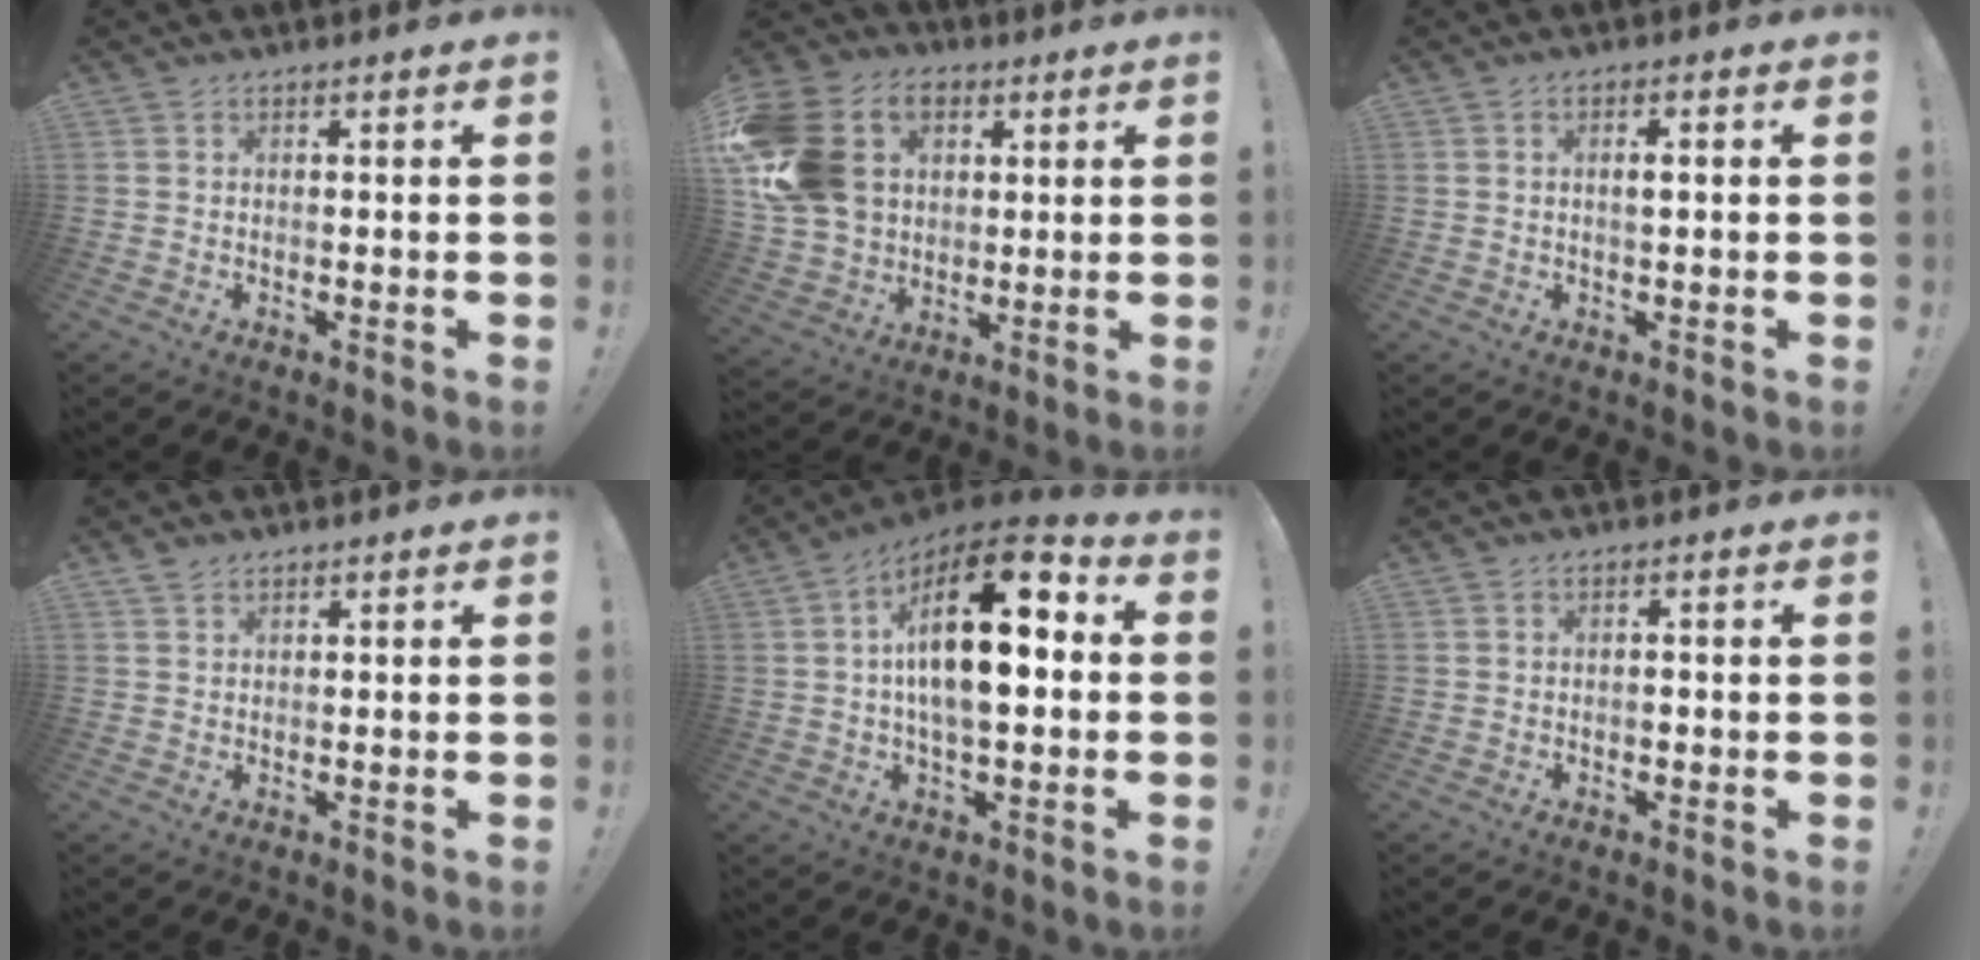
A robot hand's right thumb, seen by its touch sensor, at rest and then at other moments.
{"total": 21.3, "force": [5.2, 16.3, 12.6], "torque": [-0.233, -0.007, 0.106]}
{"total": 1.9, "force": [0.1, 0.4, 1.9], "torque": [-0.022, -0.002, -0.002]}
{"total": 1.5, "force": [1.3, 0.7, 0.4], "torque": [-0.008, -0.004, 0.024]}
{"total": 19.1, "force": [3.0, 8.3, 17.0], "torque": [-0.282, -0.009, 0.040]}
{"total": 0.7, "force": [-0.3, 0.6, 0.2], "torque": [-0.004, 0.003, -0.005]}